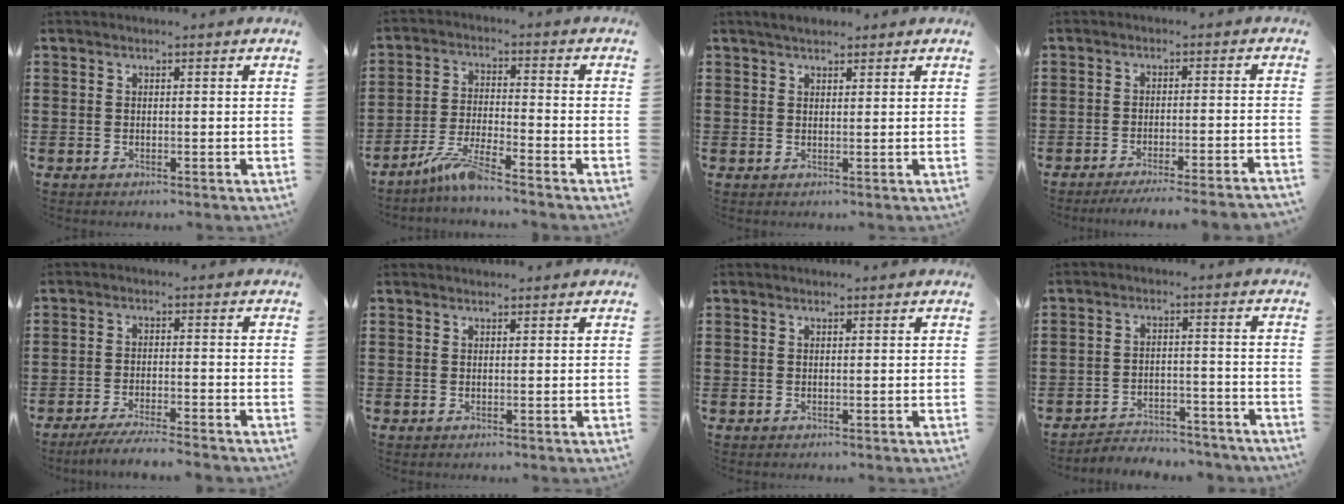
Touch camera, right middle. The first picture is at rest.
{"total": 5.9, "force": [-4.9, 0.1, 3.3], "torque": [-0.080, -0.015, -0.097]}
{"total": 1.6, "force": [1.5, 0.6, 0.3], "torque": [-0.010, 0.004, 0.028]}
{"total": 3.3, "force": [-3.0, -0.6, 1.3], "torque": [-0.021, -0.006, -0.059]}
{"total": 4.0, "force": [-3.7, -0.3, 1.3], "torque": [-0.030, -0.009, -0.074]}
{"total": 0.6, "force": [0.5, 0.4, -0.1], "torque": [0.009, -0.003, 0.008]}
{"total": 0.0}
{"total": 4.1, "force": [-4.1, 0.5, 0.4], "torque": [-0.011, 0.007, -0.086]}